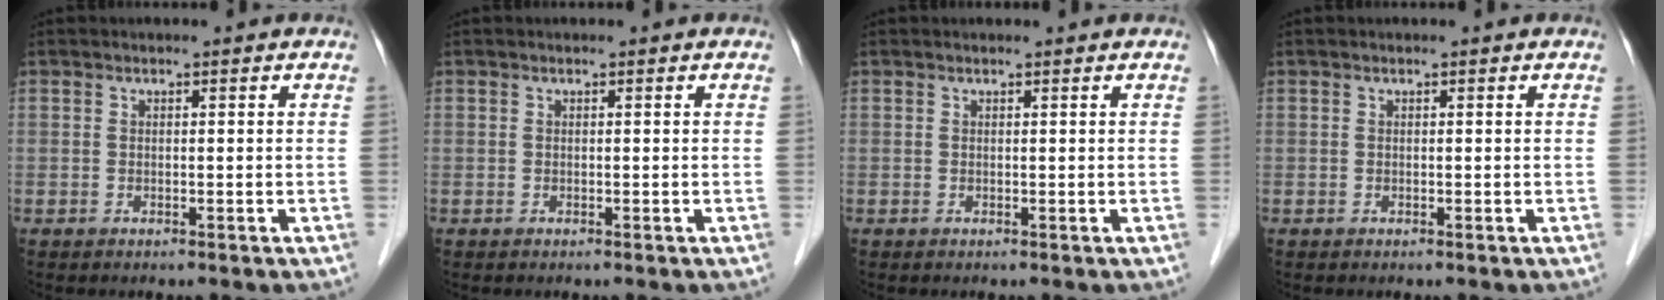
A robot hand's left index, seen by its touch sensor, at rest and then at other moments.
{"total": 0.0}
{"total": 0.5, "force": [-0.5, -0.1, -0.1], "torque": [-0.001, -0.003, -0.012]}
{"total": 0.0}